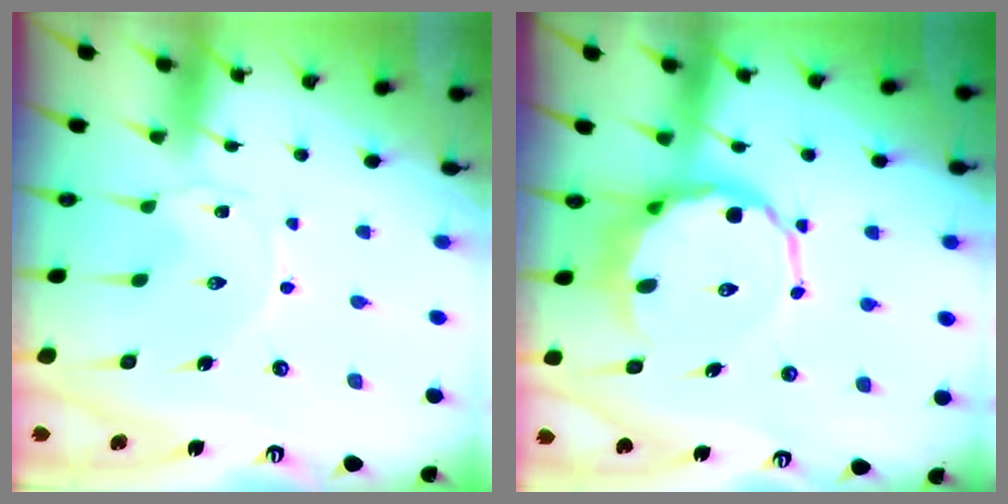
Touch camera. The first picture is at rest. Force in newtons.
{"total": 10.8, "press": 10.4, "slide": 2.8}